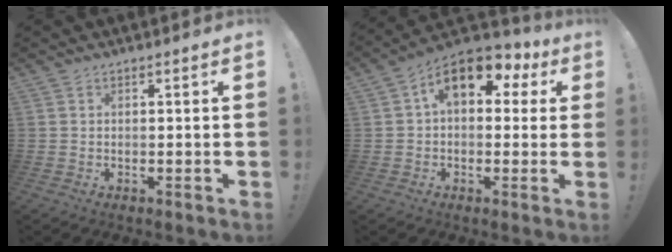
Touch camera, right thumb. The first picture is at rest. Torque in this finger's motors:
{"motor_torque": [1.92, 2.16, 1.41, 0.00, 0.07]}